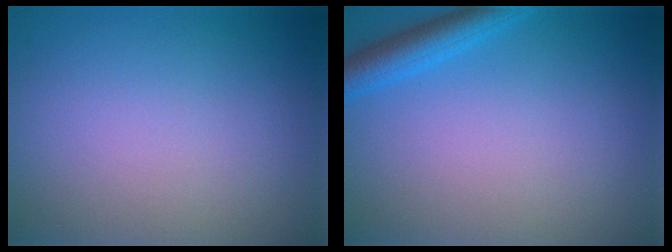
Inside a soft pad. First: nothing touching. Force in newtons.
{"total": 3.1, "press": 3.1, "slide": 0.2}